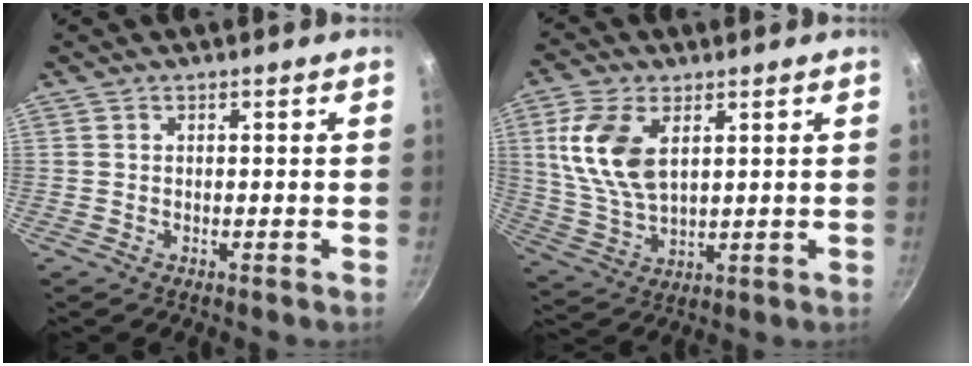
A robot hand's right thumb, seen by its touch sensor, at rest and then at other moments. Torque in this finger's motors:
{"motor_torque": [1.25, 1.87, 1.18, 0.09, 0.41]}